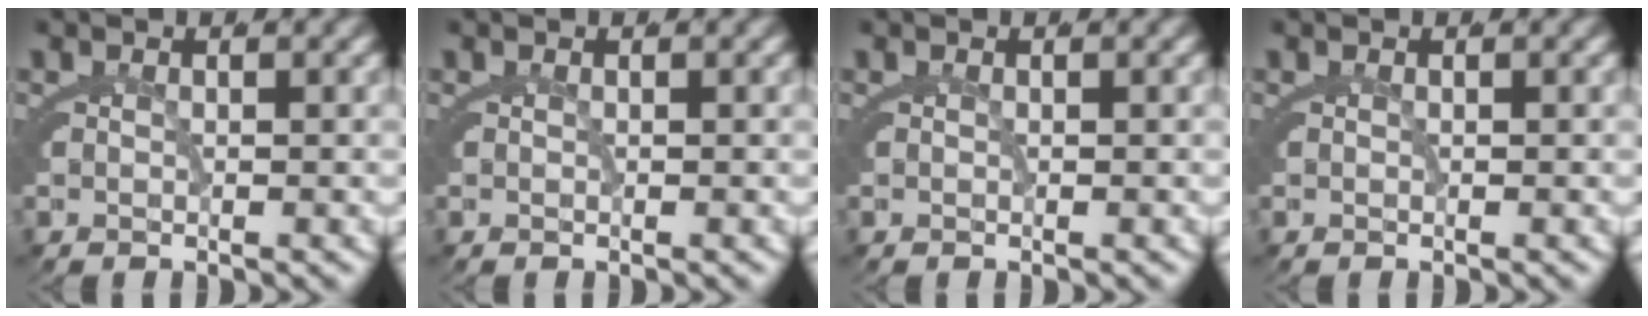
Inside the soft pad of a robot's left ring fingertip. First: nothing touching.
{"total": 0.0}
{"total": 0.0}
{"total": 0.0}